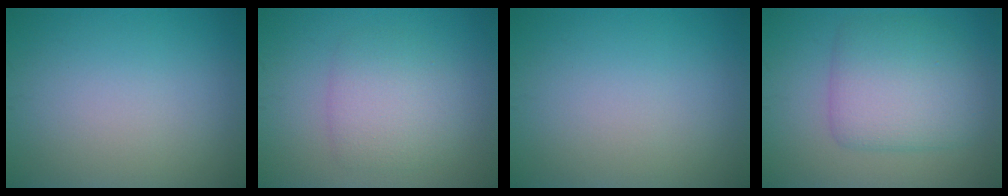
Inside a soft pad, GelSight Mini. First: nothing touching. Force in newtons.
{"total": 3.5, "press": 3.5, "slide": 0.2}
{"total": 0.0}
{"total": 5.9, "press": 5.9, "slide": 0.1}